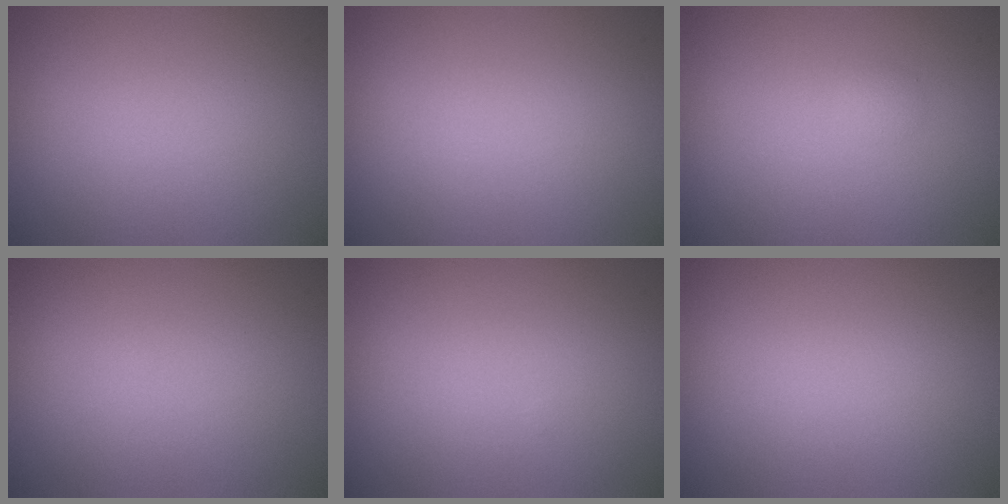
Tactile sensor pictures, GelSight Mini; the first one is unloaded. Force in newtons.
{"total": 0.0}
{"total": 0.6, "press": 0.6, "slide": 0.1}
{"total": 0.0}
{"total": 0.0}
{"total": 0.0}